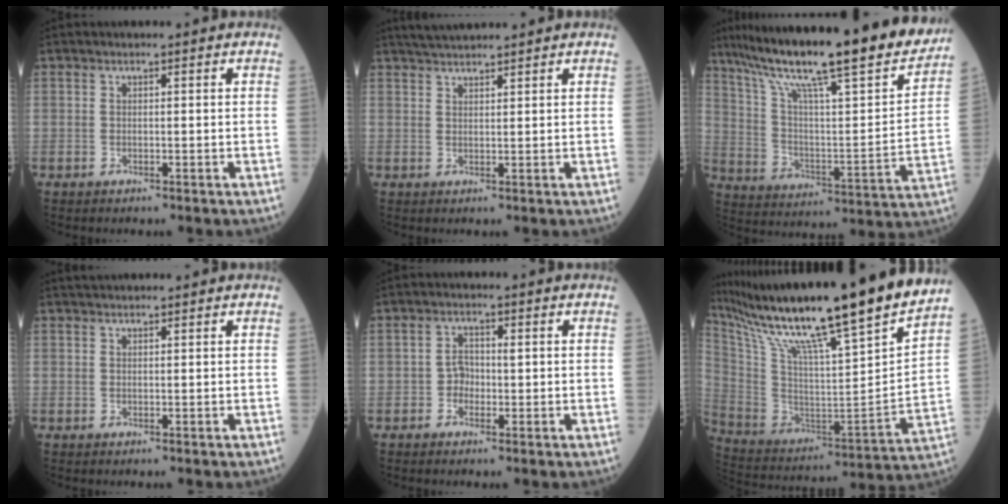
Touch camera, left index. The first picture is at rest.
{"total": 4.3, "force": [4.0, 0.0, 1.5], "torque": [-0.029, 0.028, 0.076]}
{"total": 27.7, "force": [22.6, 1.9, 15.8], "torque": [-0.267, -0.030, 0.332]}
{"total": 1.9, "force": [1.8, 0.1, 0.6], "torque": [-0.009, 0.025, 0.034]}
{"total": 2.2, "force": [-0.4, 1.7, 1.2], "torque": [-0.015, 0.006, -0.010]}
{"total": 29.4, "force": [23.8, -1.2, 17.1], "torque": [-0.309, -0.052, 0.378]}